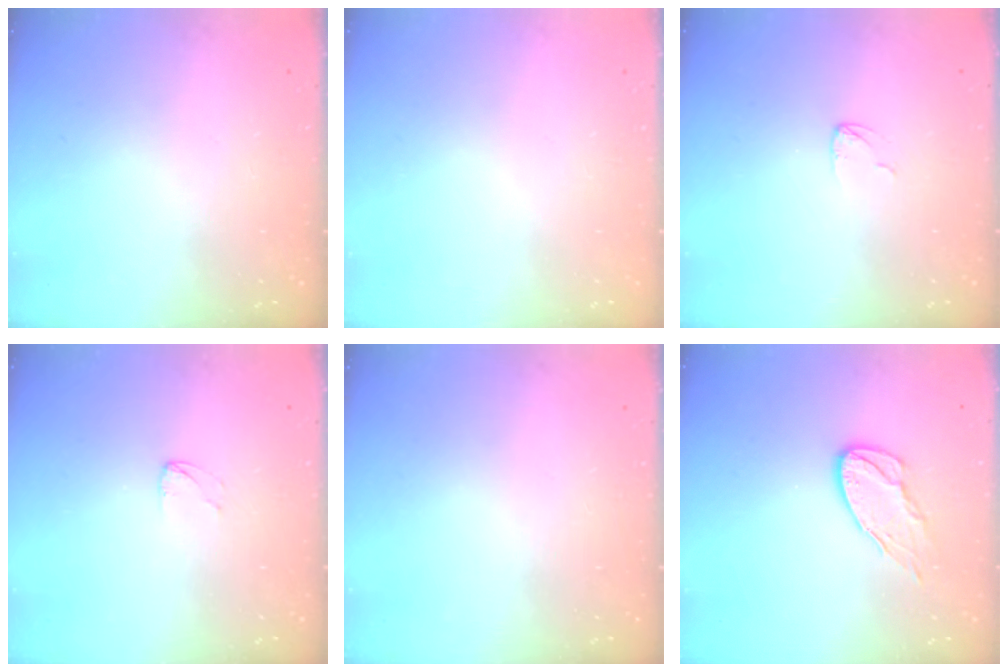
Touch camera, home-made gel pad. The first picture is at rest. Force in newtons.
{"total": 0.0}
{"total": 3.0, "press": 2.9, "slide": 0.3}
{"total": 2.2, "press": 2.2, "slide": 0.1}
{"total": 0.0}
{"total": 8.9, "press": 8.9, "slide": 0.3}